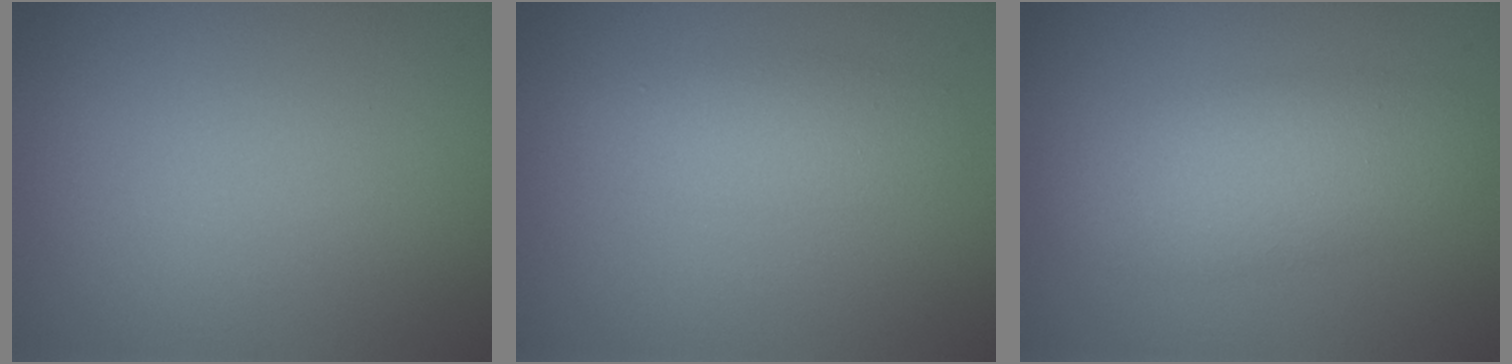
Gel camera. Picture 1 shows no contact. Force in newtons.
{"total": 2.4, "press": 2.4, "slide": 0.0}
{"total": 4.1, "press": 4.1, "slide": 0.1}